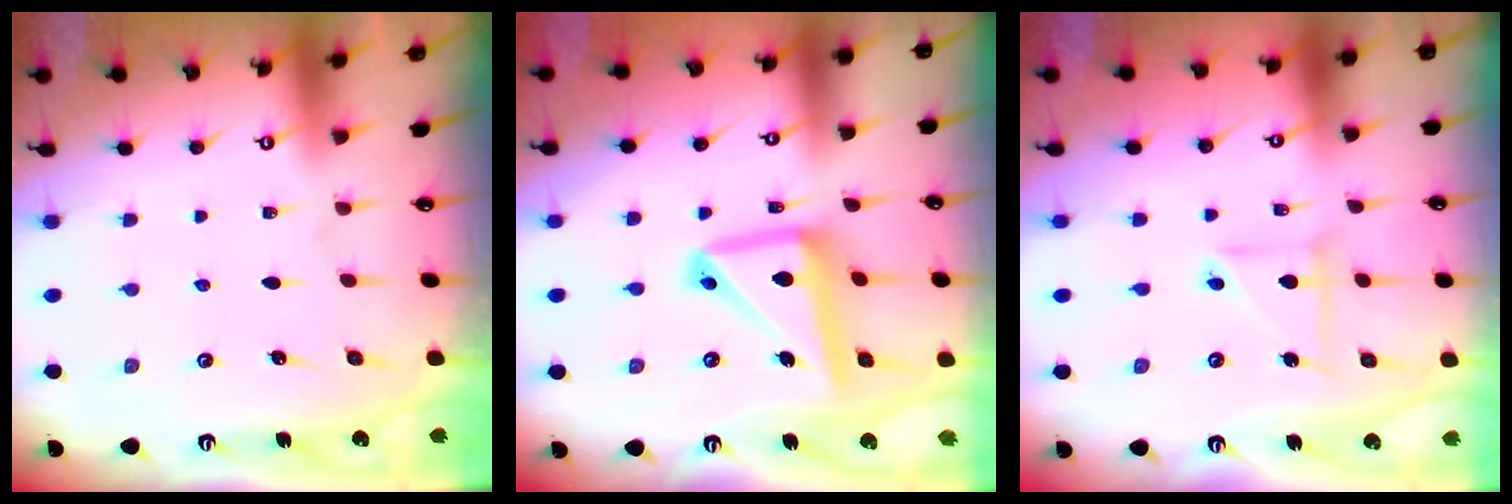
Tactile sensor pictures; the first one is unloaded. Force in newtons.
{"total": 13.7, "press": 13.6, "slide": 1.3}
{"total": 5.1, "press": 5.1, "slide": 0.4}